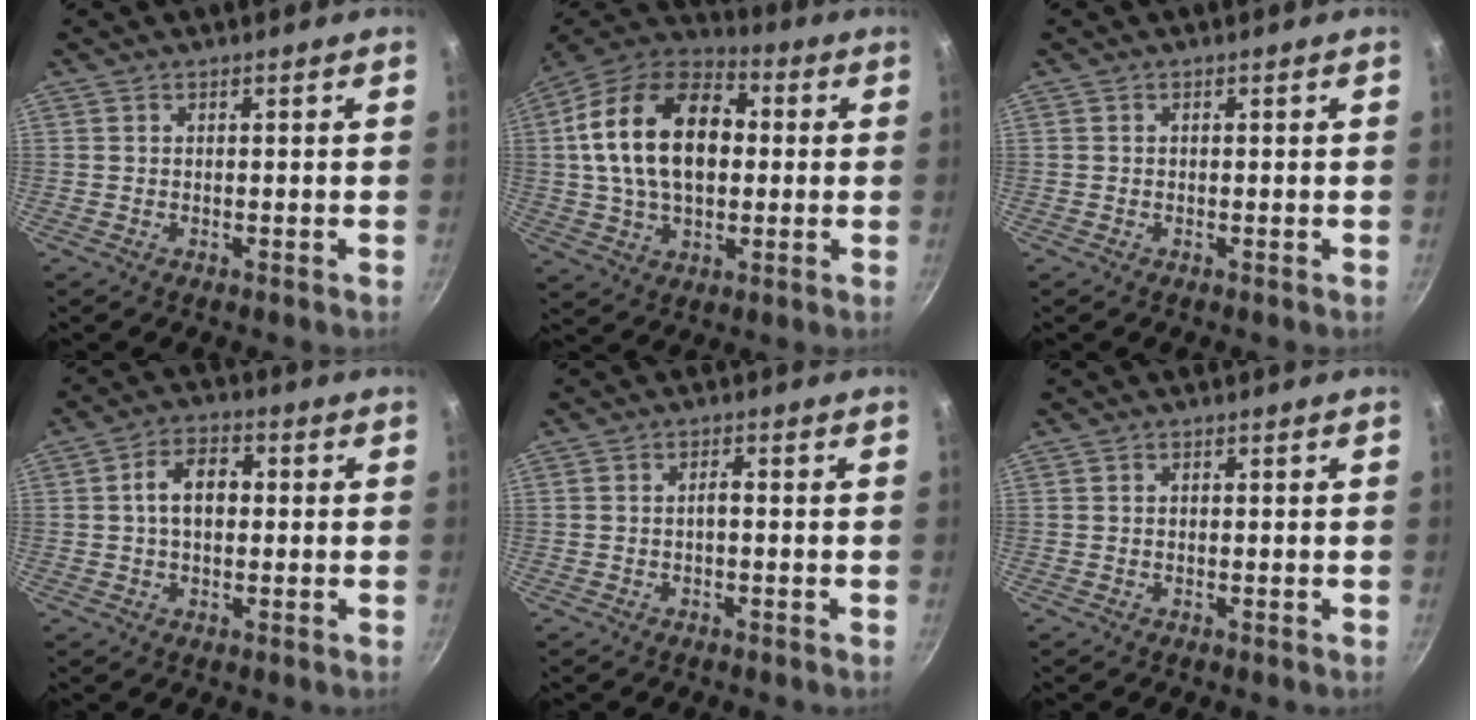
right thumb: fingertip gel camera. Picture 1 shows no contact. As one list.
[{"total": 21.9, "force": [2.4, 14.0, 16.6], "torque": [-0.267, 0.029, 0.028]}, {"total": 0.0}, {"total": 7.4, "force": [0.5, 4.8, 5.5], "torque": [-0.073, 0.021, -0.001]}, {"total": 1.5, "force": [-0.5, 0.5, 1.3], "torque": [-0.025, 0.012, -0.010]}, {"total": 0.6, "force": [0.0, 0.5, 0.3], "torque": [-0.004, 0.004, -0.002]}]